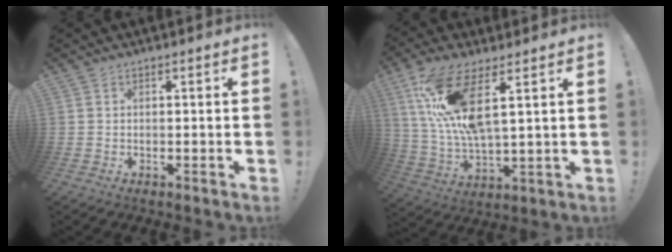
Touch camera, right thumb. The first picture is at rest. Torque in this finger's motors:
{"motor_torque": [1.85, 2.20, 1.55, 0.25, 0.31]}